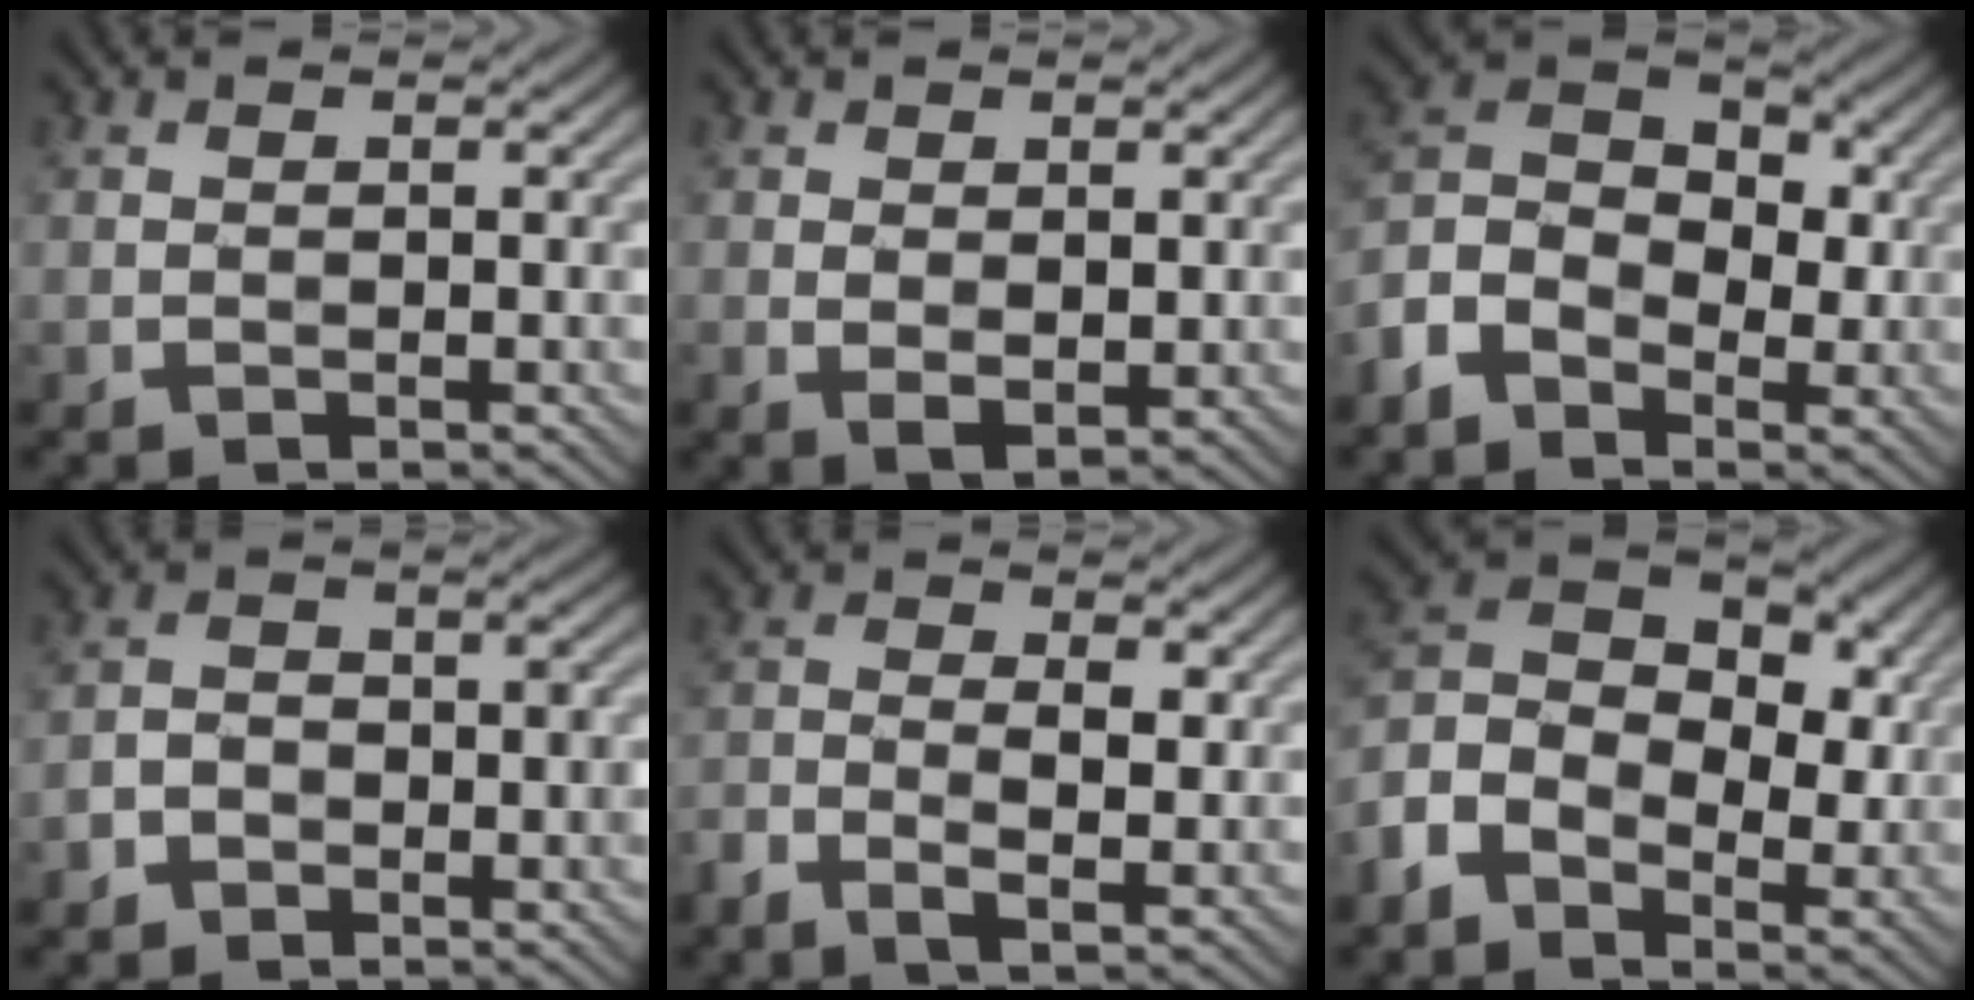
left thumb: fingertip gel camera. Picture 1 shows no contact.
{"total": 2.6, "force": [0.5, 1.6, 2.0], "torque": [-0.039, -0.009, 0.014]}
{"total": 8.2, "force": [-3.2, 5.6, 5.0], "torque": [-0.111, 0.005, -0.085]}
{"total": 4.1, "force": [-2.9, 2.4, 1.8], "torque": [-0.030, 0.004, -0.058]}
{"total": 4.6, "force": [-1.6, 2.2, 3.7], "torque": [-0.078, -0.003, -0.032]}
{"total": 10.5, "force": [-2.5, 7.2, 7.3], "torque": [-0.160, 0.002, -0.069]}